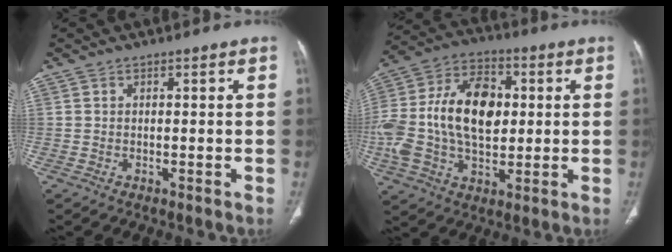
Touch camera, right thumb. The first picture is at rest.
{"total": 22.3, "force": [1.2, 14.0, 17.4], "torque": [-0.355, 0.018, 0.021]}